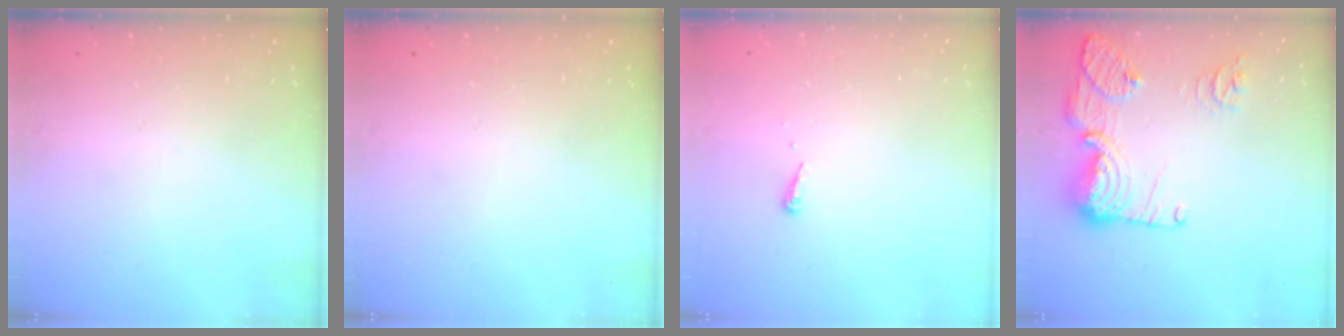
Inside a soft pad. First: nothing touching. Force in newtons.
{"total": 0.0}
{"total": 3.9, "press": 3.9, "slide": 0.5}
{"total": 16.2, "press": 16.2, "slide": 1.7}